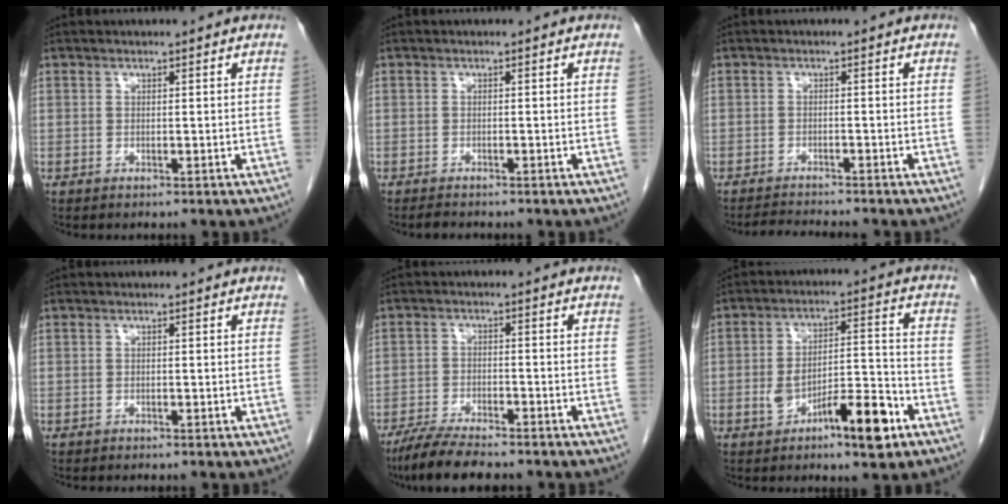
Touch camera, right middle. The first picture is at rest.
{"total": 1.6, "force": [-1.5, 0.4, 0.6], "torque": [-0.019, -0.006, -0.021]}
{"total": 4.0, "force": [-3.9, -0.3, 0.9], "torque": [-0.019, -0.018, -0.063]}
{"total": 0.0}
{"total": 9.2, "force": [-7.8, 1.4, 4.8], "torque": [-0.085, -0.023, -0.129]}
{"total": 10.7, "force": [-5.1, 2.6, 9.1], "torque": [-0.146, 0.018, -0.074]}